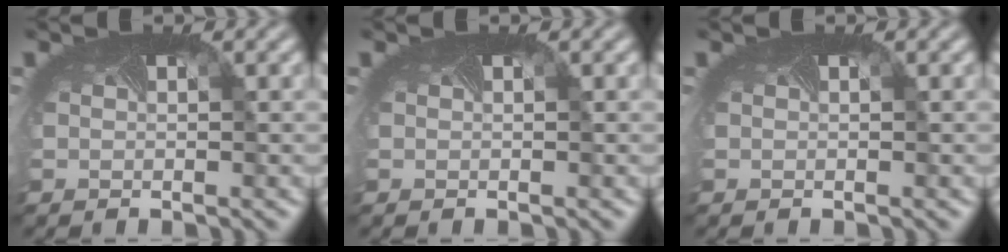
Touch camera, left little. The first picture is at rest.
{"total": 0.0}
{"total": 0.0}